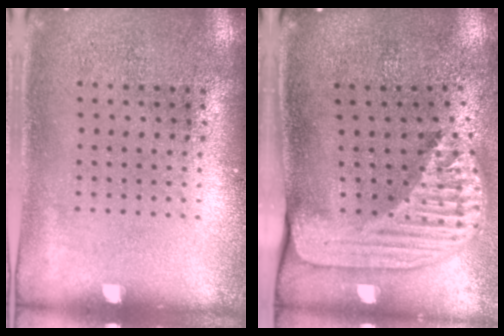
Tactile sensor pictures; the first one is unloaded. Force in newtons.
{"total": 2.5, "press": 1.8, "slide": 1.8}